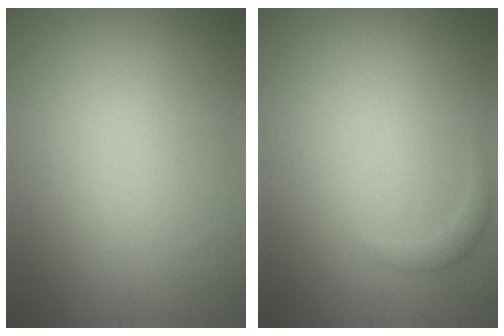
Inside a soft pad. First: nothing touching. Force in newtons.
{"total": 0.9, "press": 0.9, "slide": 0.0}